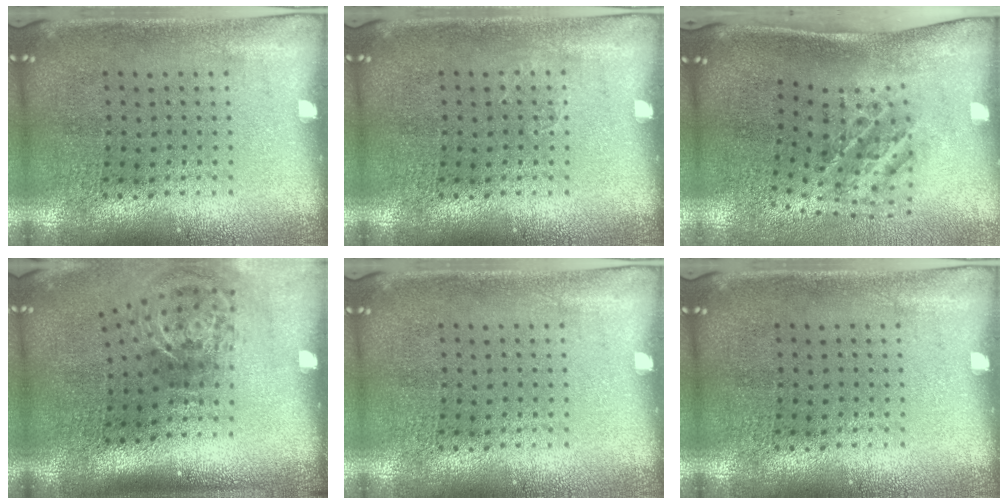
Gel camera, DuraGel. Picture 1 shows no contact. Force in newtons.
{"total": 0.6, "press": 0.5, "slide": 0.2}
{"total": 1.5, "press": 1.2, "slide": 0.9}
{"total": 2.2, "press": 1.3, "slide": 1.8}
{"total": 0.0}
{"total": 0.0}